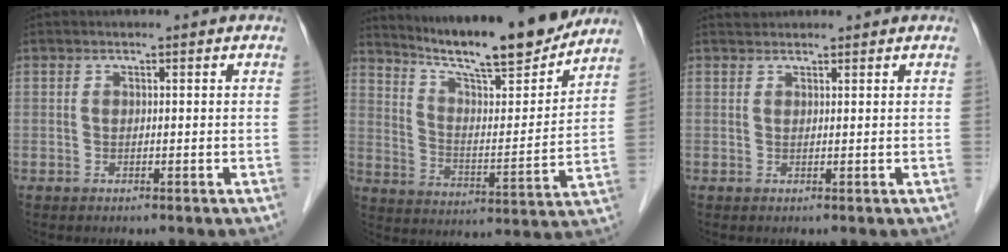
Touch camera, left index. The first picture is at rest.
{"total": 18.4, "force": [16.5, 1.2, 8.0], "torque": [-0.131, -0.017, 0.253]}
{"total": 1.5, "force": [1.4, 0.4, 0.0], "torque": [-0.008, 0.018, 0.028]}